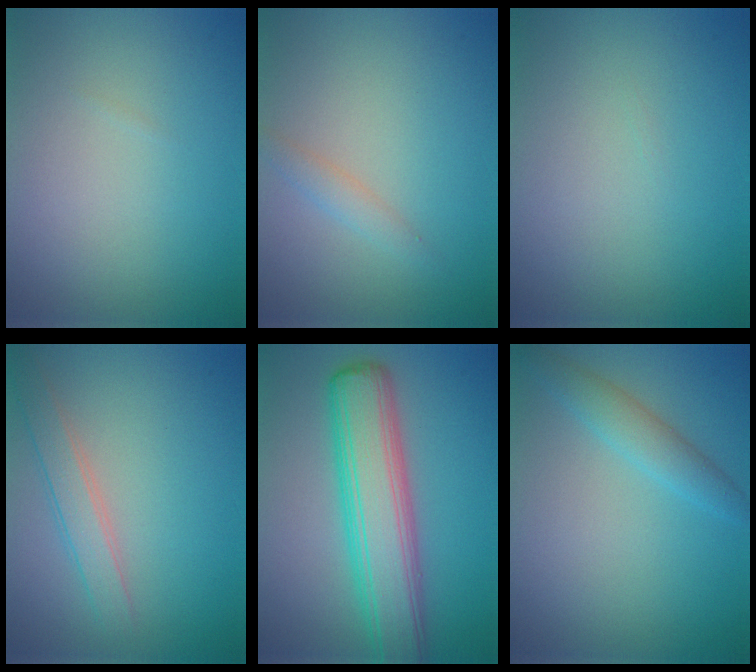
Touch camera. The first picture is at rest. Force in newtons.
{"total": 1.3, "press": 1.3, "slide": 0.0}
{"total": 0.0}
{"total": 2.4, "press": 2.4, "slide": 0.1}
{"total": 7.8, "press": 7.8, "slide": 0.3}
{"total": 2.3, "press": 2.3, "slide": 0.1}